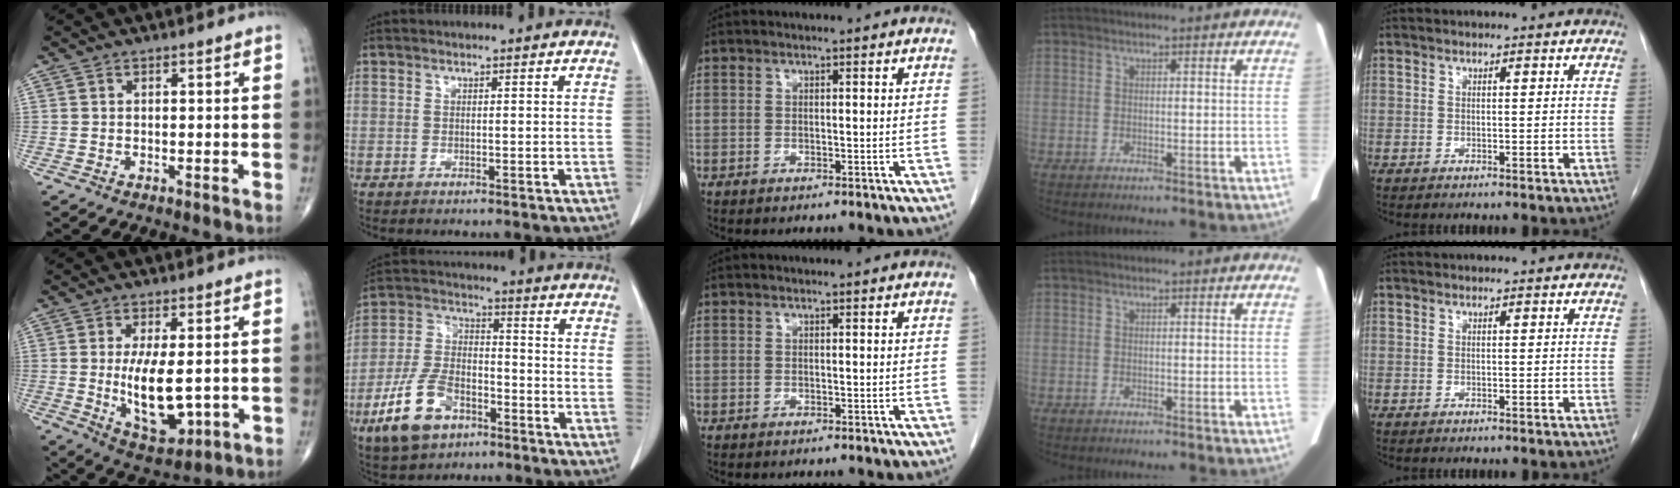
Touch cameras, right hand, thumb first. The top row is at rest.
{"thumb": {"total": 12.1, "force": [-0.7, 5.3, 10.8], "torque": [-0.173, -0.022, 0.004]}, "index": {"total": 11.9, "force": [-6.5, 6.4, 7.6], "torque": [-0.172, 0.006, -0.121]}}